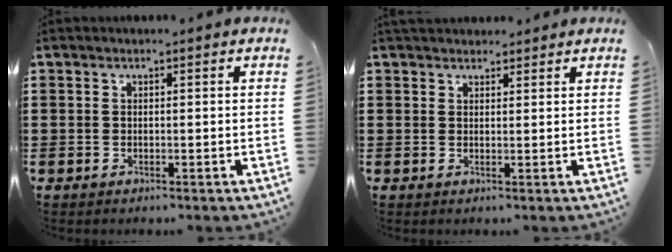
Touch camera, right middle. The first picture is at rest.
{"total": 2.0, "force": [1.9, 0.4, -0.1], "torque": [-0.004, 0.003, 0.038]}